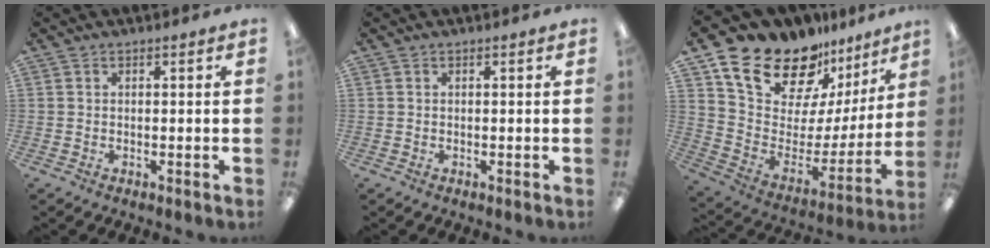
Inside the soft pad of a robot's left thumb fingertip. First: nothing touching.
{"total": 0.0}
{"total": 20.5, "force": [16.5, 9.5, 7.8], "torque": [-0.149, -0.124, 0.295]}